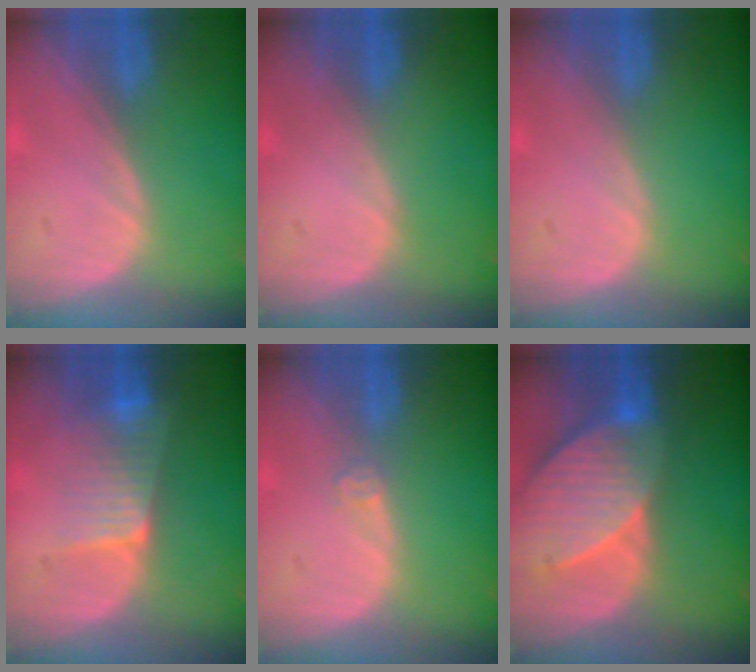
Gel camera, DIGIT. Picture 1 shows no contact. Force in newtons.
{"total": 0.0}
{"total": 0.0}
{"total": 6.4, "press": 5.6, "slide": 3.1}
{"total": 1.5, "press": 1.2, "slide": 0.9}
{"total": 10.2, "press": 9.0, "slide": 4.8}